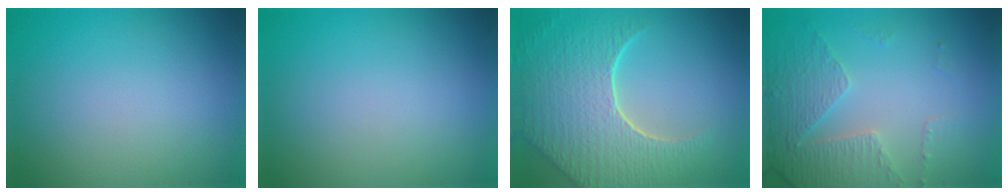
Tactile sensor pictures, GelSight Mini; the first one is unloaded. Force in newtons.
{"total": 0.0}
{"total": 8.6, "press": 6.2, "slide": 6.0}
{"total": 4.6, "press": 3.4, "slide": 3.2}